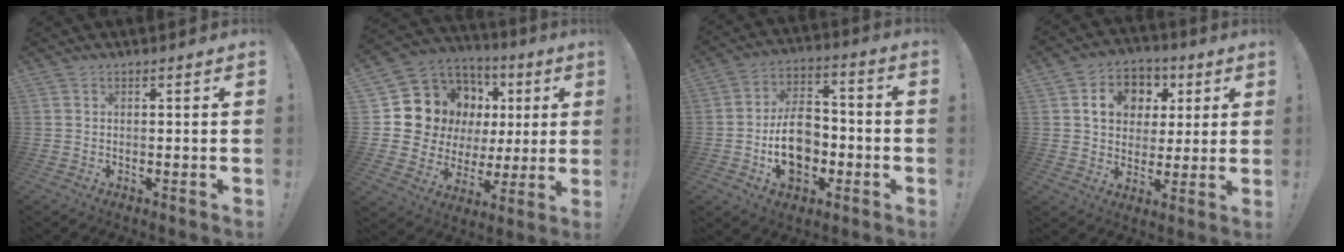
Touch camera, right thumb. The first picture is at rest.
{"total": 12.9, "force": [4.5, 10.8, 5.4], "torque": [-0.084, -0.041, 0.108]}
{"total": 14.6, "force": [-3.5, 10.2, 9.8], "torque": [-0.157, 0.021, -0.056]}
{"total": 12.2, "force": [4.2, 10.0, 5.6], "torque": [-0.087, -0.007, 0.084]}